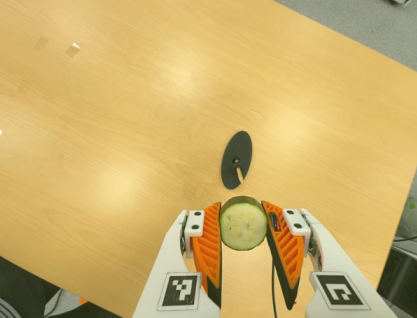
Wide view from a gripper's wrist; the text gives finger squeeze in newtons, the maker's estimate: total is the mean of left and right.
{"total": 10.6, "left": 10.1, "right": 11.0}